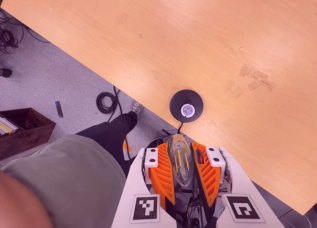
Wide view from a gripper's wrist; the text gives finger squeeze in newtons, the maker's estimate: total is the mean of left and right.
{"total": 20.7, "left": 22.5, "right": 18.9}